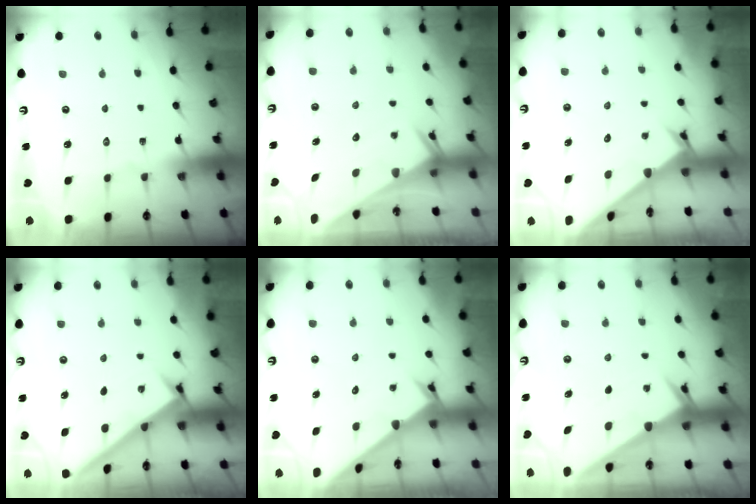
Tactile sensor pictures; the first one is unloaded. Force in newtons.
{"total": 2.6, "press": 2.6, "slide": 0.1}
{"total": 2.6, "press": 2.6, "slide": 0.3}
{"total": 2.7, "press": 2.6, "slide": 0.3}
{"total": 2.2, "press": 2.2, "slide": 0.1}
{"total": 2.0, "press": 2.0, "slide": 0.1}